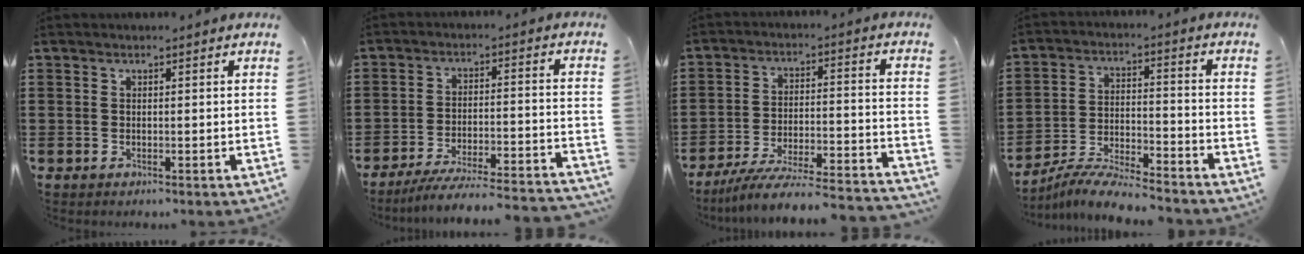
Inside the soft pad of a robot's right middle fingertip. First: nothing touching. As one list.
[{"total": 6.2, "force": [-5.7, -0.3, 2.4], "torque": [-0.049, -0.012, -0.112]}, {"total": 7.2, "force": [-6.5, 0.0, 3.0], "torque": [-0.061, -0.010, -0.129]}, {"total": 7.4, "force": [-7.1, 0.2, 2.0], "torque": [-0.044, 0.003, -0.140]}]